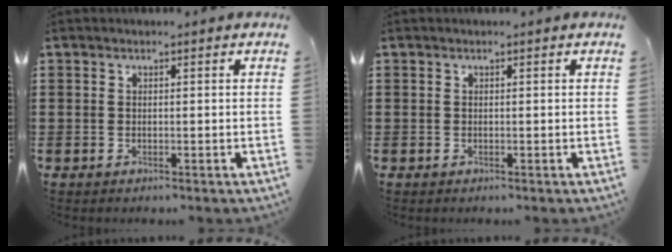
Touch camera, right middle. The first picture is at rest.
{"total": 0.0}